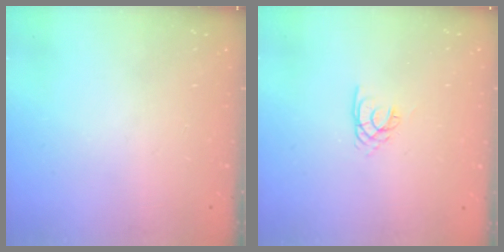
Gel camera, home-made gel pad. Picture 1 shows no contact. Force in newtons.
{"total": 2.2, "press": 2.2, "slide": 0.3}